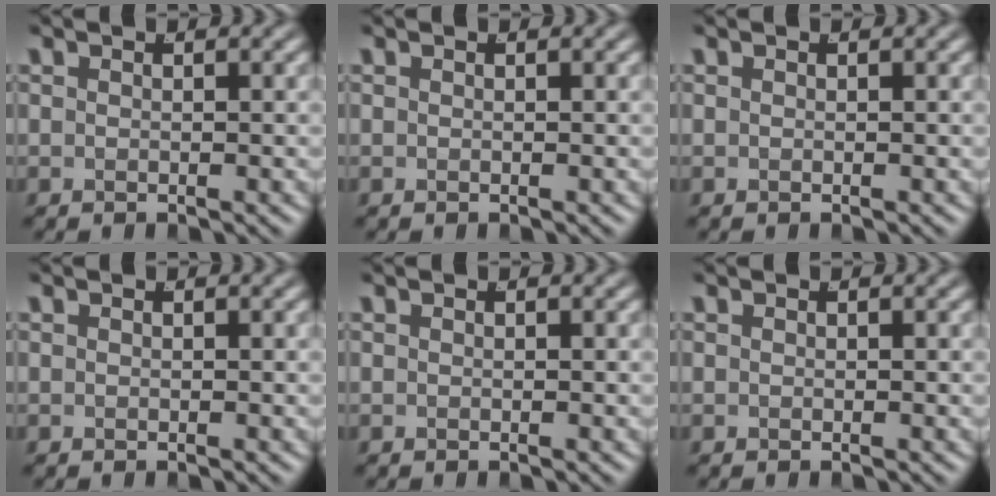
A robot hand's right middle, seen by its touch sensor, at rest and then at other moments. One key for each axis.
{"total": 0.0}
{"total": 0.0}
{"total": 0.0}
{"total": 0.0}
{"total": 0.0}